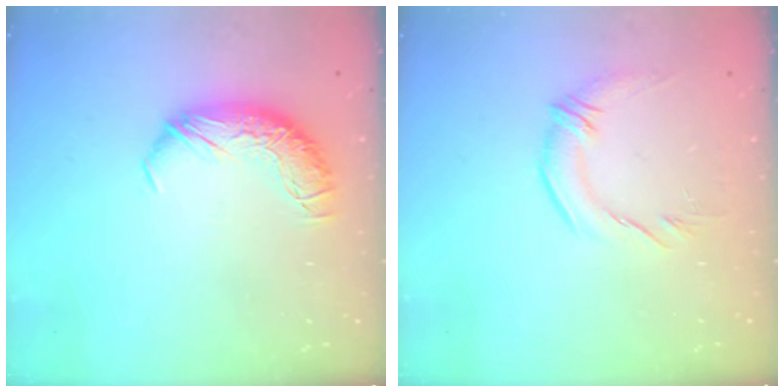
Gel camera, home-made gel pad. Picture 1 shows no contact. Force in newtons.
{"total": 2.0, "press": 0.3, "slide": 2.0}